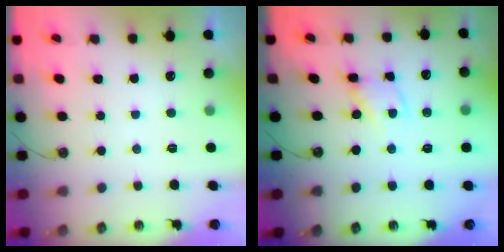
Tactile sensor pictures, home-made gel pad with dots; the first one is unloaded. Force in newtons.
{"total": 2.8, "press": 2.8, "slide": 0.2}